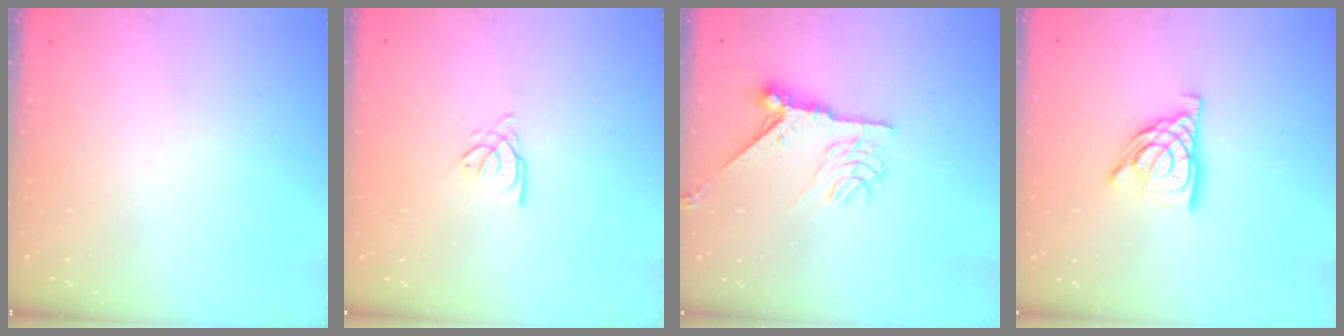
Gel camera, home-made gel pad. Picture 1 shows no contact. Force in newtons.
{"total": 3.1, "press": 3.1, "slide": 0.1}
{"total": 10.1, "press": 10.1, "slide": 0.3}
{"total": 11.1, "press": 11.0, "slide": 1.0}